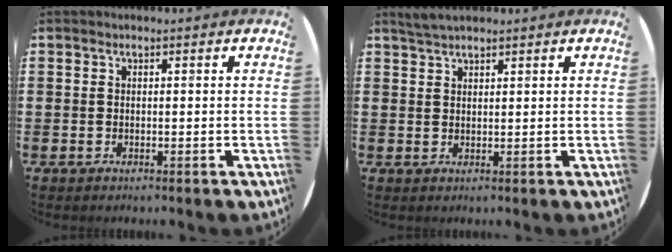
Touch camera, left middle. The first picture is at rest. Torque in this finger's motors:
{"motor_torque": [0.21, -0.19, 0.03, 0.02]}